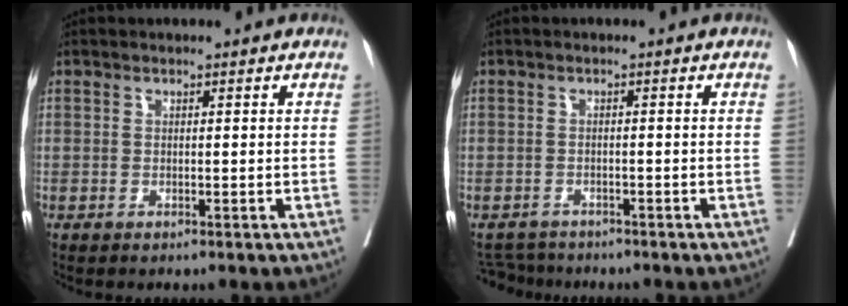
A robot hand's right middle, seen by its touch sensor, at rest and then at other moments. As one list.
[{"total": 3.9, "force": [-3.7, 1.2, -0.2], "torque": [0.001, -0.011, -0.063]}]